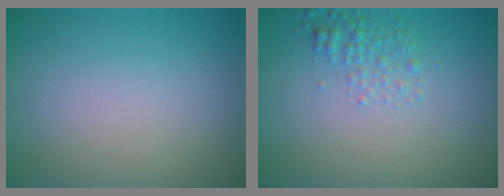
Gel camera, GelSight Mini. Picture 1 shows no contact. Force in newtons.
{"total": 1.8, "press": 1.8, "slide": 0.1}